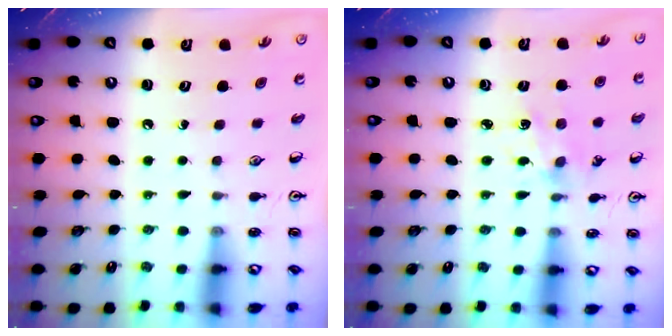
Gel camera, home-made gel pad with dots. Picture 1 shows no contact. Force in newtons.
{"total": 2.3, "press": 2.3, "slide": 0.4}